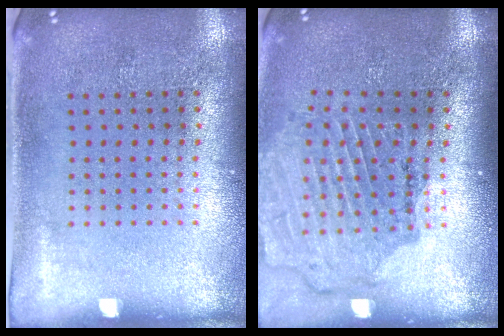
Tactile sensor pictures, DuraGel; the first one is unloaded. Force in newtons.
{"total": 1.6, "press": 1.6, "slide": 0.1}